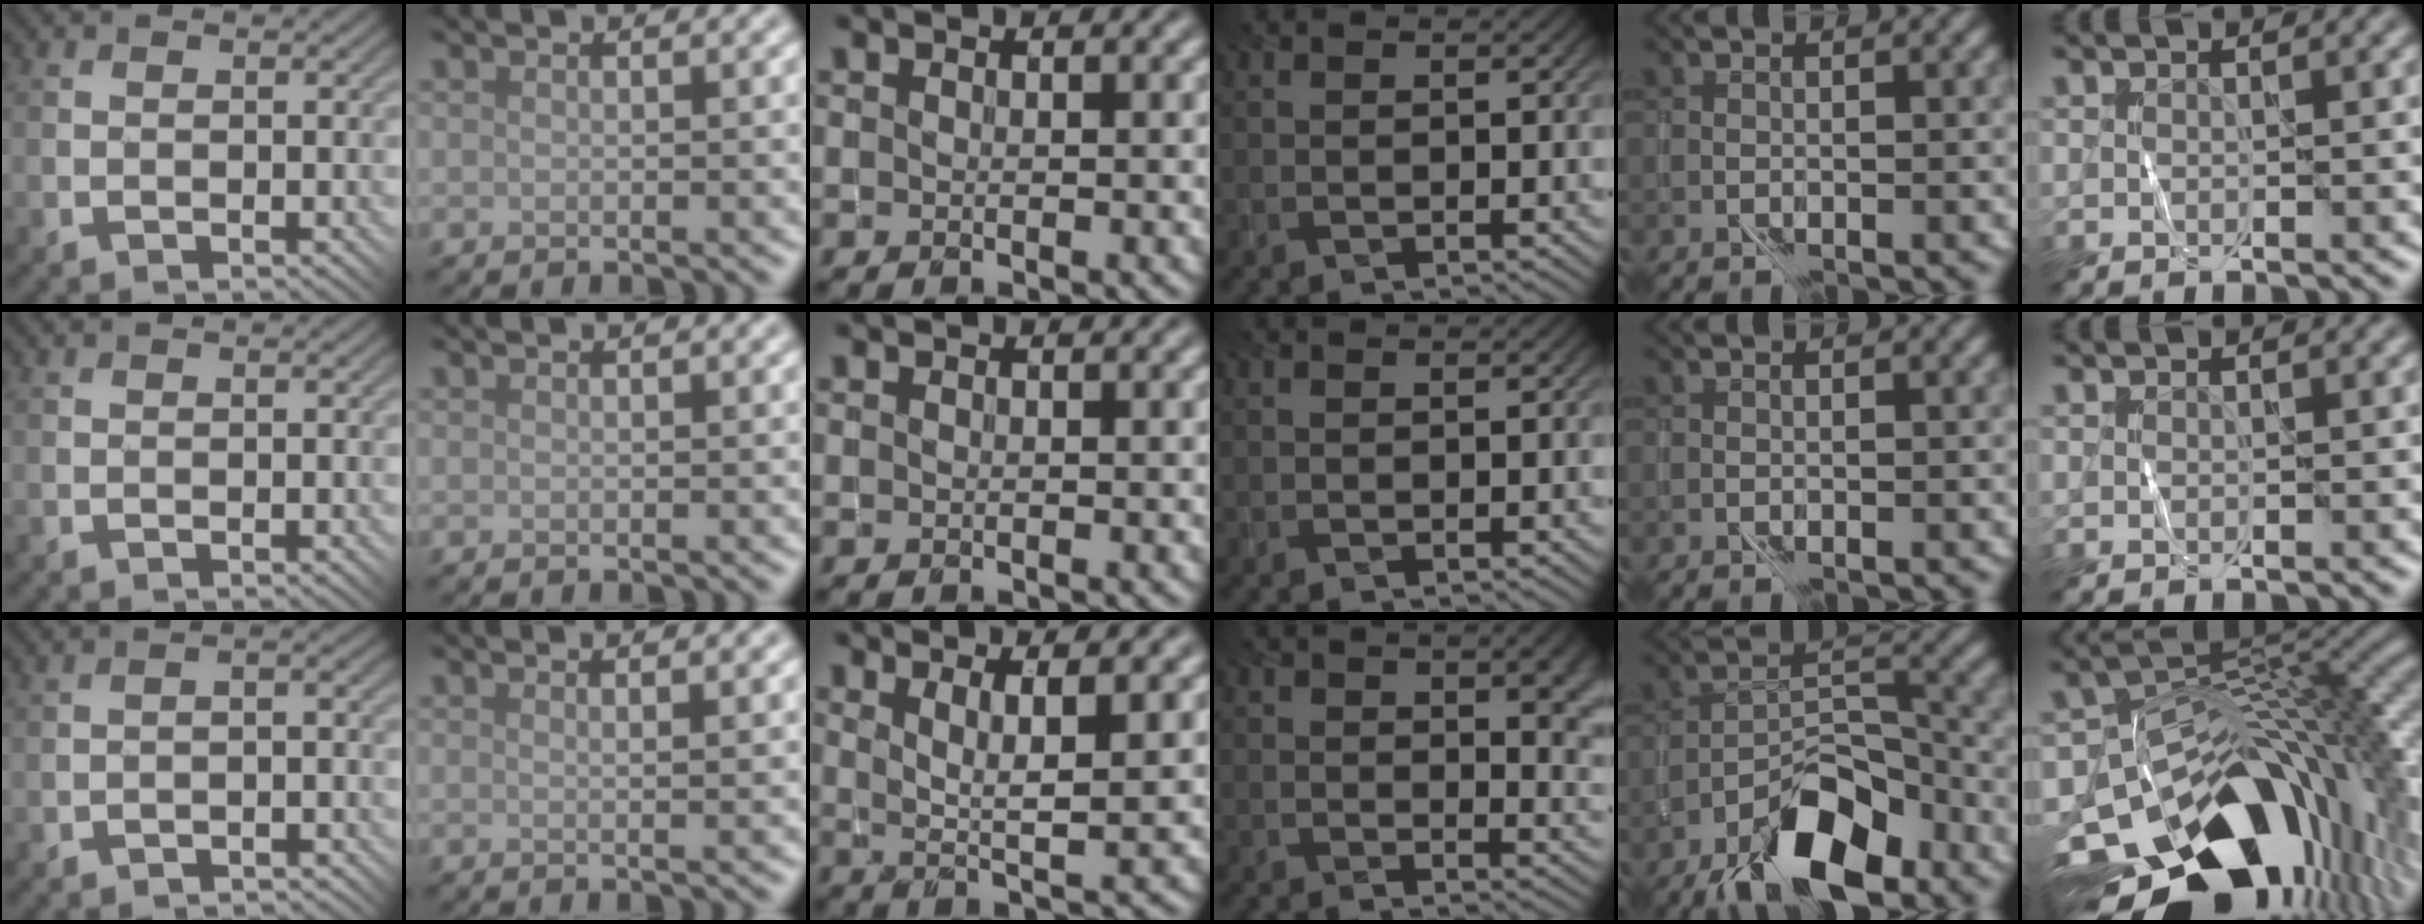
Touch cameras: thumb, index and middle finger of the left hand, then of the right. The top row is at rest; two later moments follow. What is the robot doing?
{"motion": "wrap", "object": "yarn"}